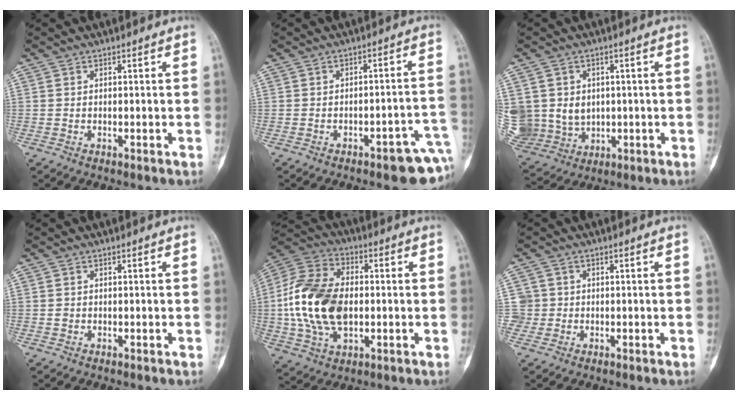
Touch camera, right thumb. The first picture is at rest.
{"total": 9.4, "force": [-4.3, 3.2, 7.7], "torque": [-0.076, 0.032, -0.046]}
{"total": 16.0, "force": [0.4, 14.1, 7.4], "torque": [-0.177, 0.015, 0.039]}
{"total": 0.6, "force": [-0.1, 0.6, 0.2], "torque": [-0.003, 0.002, -0.001]}
{"total": 19.2, "force": [-0.7, 12.1, 15.0], "torque": [-0.293, 0.014, -0.013]}
{"total": 2.9, "force": [0.0, 2.9, -0.2], "torque": [0.026, 0.008, -0.003]}